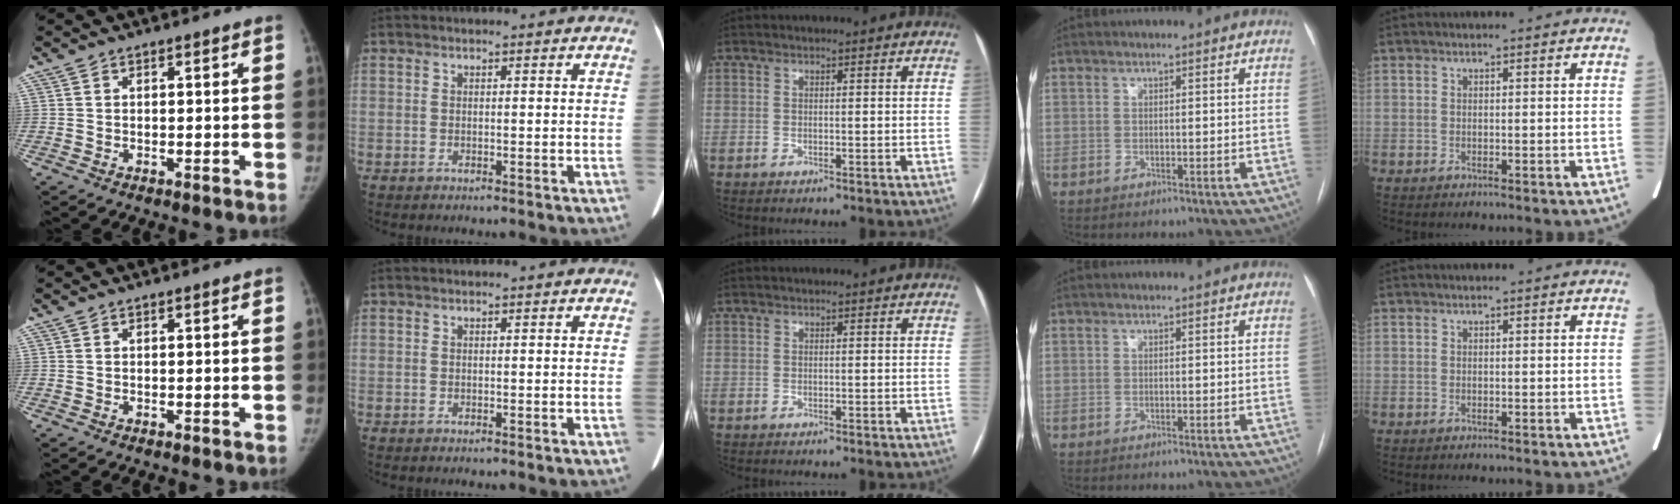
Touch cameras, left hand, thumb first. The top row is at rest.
{}